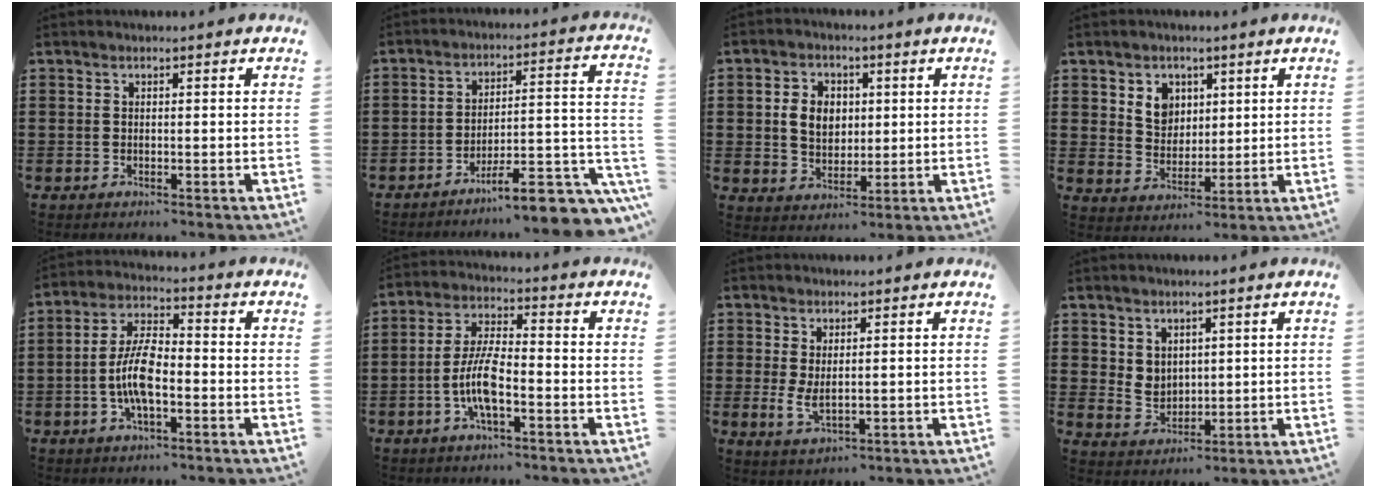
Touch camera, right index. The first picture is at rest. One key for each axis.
{"total": 10.0, "fx": -7.9, "fy": 1.8, "fz": 5.9, "tx": -0.081, "ty": 0.014, "tz": -0.146}
{"total": 5.6, "fx": 0.7, "fy": 4.4, "fz": 3.4, "tx": -0.080, "ty": 0.008, "tz": 0.006}
{"total": 5.2, "fx": 2.3, "fy": 4.4, "fz": 1.6, "tx": -0.043, "ty": 0.013, "tz": 0.040}
{"total": 8.1, "fx": -1.9, "fy": 3.2, "fz": 7.2, "tx": -0.164, "ty": -0.003, "tz": -0.043}
{"total": 7.6, "fx": -2.6, "fy": 2.3, "fz": 6.8, "tx": -0.153, "ty": -0.009, "tz": -0.056}
{"total": 3.3, "fx": 0.7, "fy": 1.3, "fz": 2.9, "tx": -0.065, "ty": -0.001, "tz": 0.012}
{"total": 3.7, "fx": 2.5, "fy": 2.6, "fz": 0.6, "tx": -0.024, "ty": 0.003, "tz": 0.049}